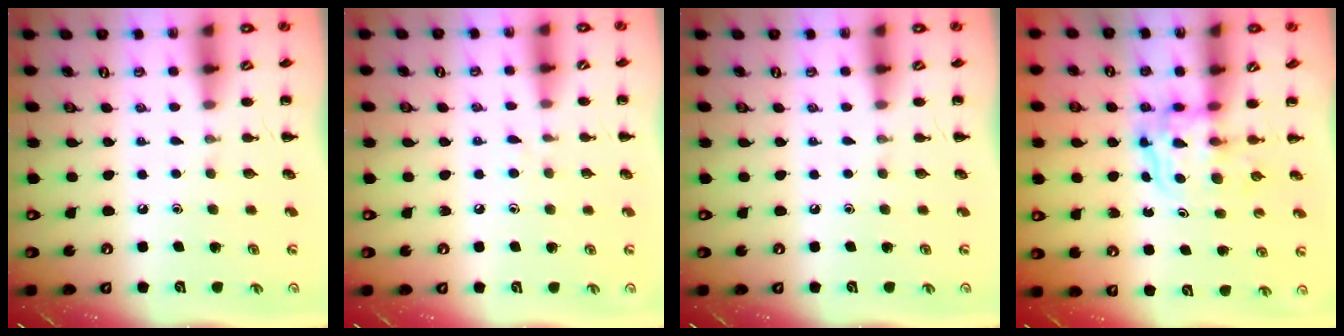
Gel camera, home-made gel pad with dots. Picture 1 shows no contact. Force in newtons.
{"total": 3.5, "press": 3.1, "slide": 1.6}
{"total": 0.0}
{"total": 3.4, "press": 3.4, "slide": 0.2}